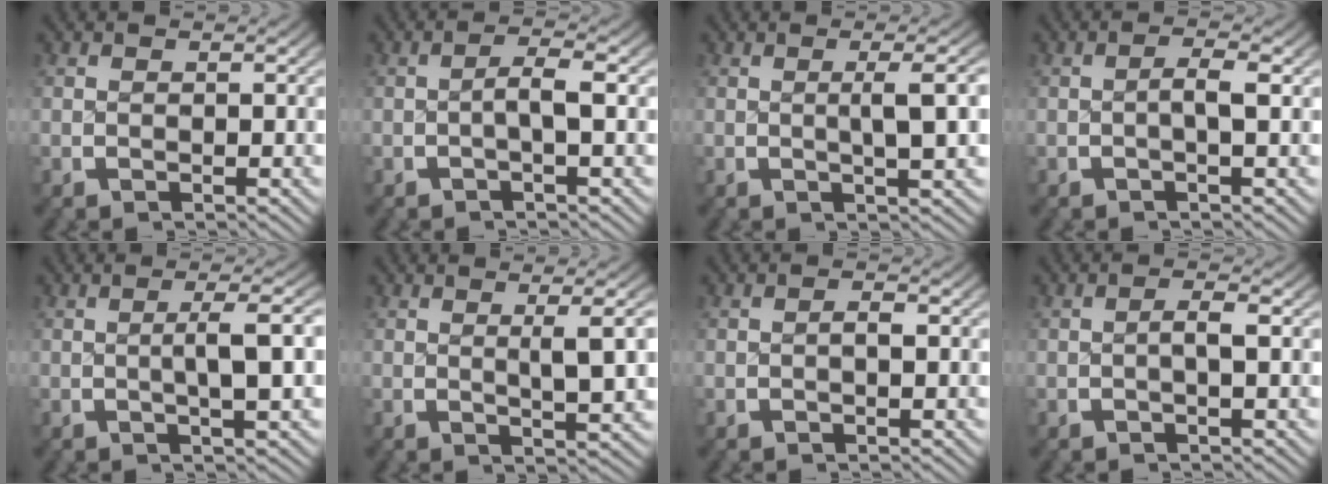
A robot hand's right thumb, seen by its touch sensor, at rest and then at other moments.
{"total": 2.2, "force": [-0.2, 0.3, 2.1], "torque": [-0.044, 0.006, -0.008]}
{"total": 3.1, "force": [0.2, 0.3, 3.0], "torque": [-0.046, 0.006, 0.001]}
{"total": 1.8, "force": [-0.1, 0.2, 1.8], "torque": [-0.035, 0.006, -0.005]}
{"total": 3.4, "force": [-0.1, 0.5, 3.4], "torque": [-0.055, 0.009, -0.004]}
{"total": 3.1, "force": [0.5, 0.3, 3.0], "torque": [-0.046, 0.002, 0.009]}
{"total": 0.8, "force": [-0.2, 0.1, 0.7], "torque": [-0.014, 0.007, -0.005]}
{"total": 1.5, "force": [-0.2, 0.1, 1.4], "torque": [-0.029, 0.008, -0.006]}